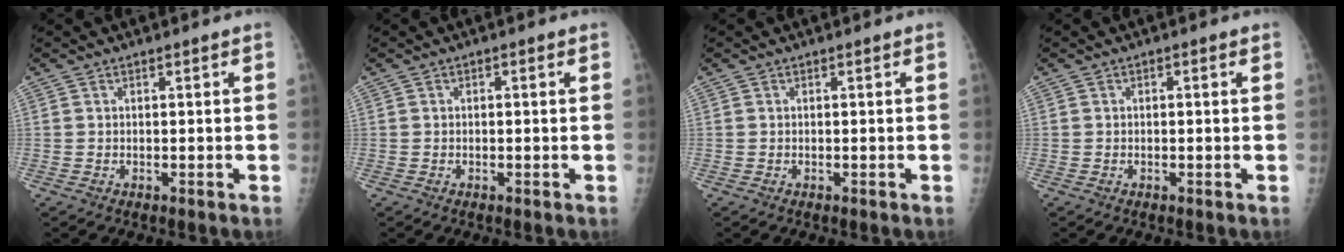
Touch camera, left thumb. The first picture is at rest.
{"total": 0.5, "force": [0.1, 0.2, 0.5], "torque": [-0.004, 0.001, -0.003]}
{"total": 0.0}
{"total": 0.6, "force": [0.1, 0.3, 0.6], "torque": [-0.005, 0.002, -0.002]}